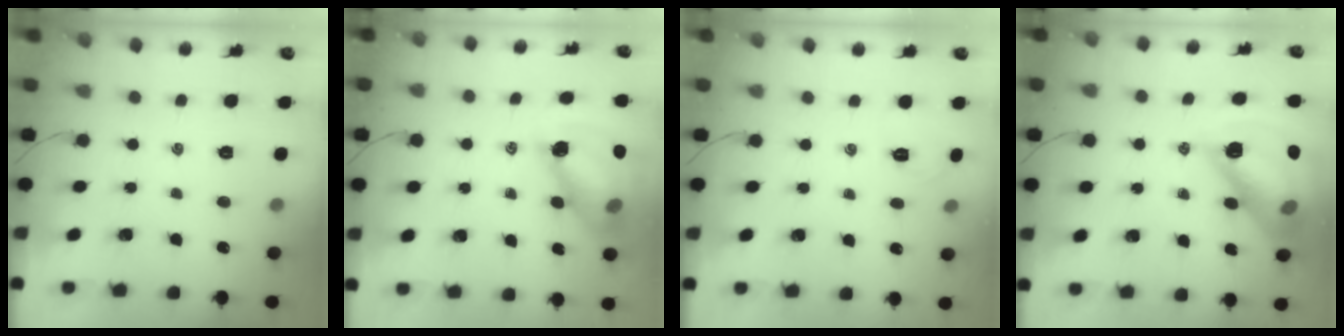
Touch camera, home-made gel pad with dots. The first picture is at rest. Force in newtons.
{"total": 12.3, "press": 11.8, "slide": 3.5}
{"total": 2.6, "press": 2.4, "slide": 0.8}
{"total": 19.9, "press": 19.8, "slide": 2.7}